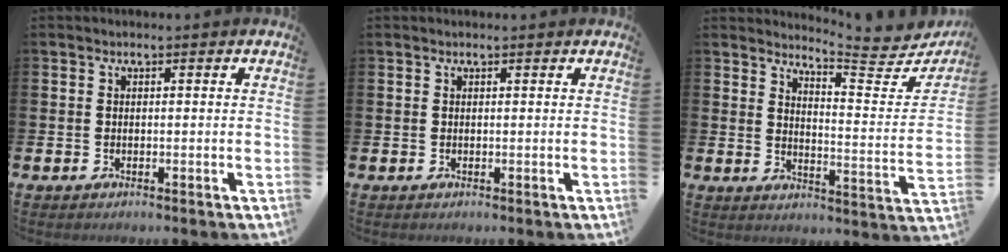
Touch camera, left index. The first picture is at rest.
{"total": 0.0}
{"total": 5.7, "force": [5.5, 0.4, 1.5], "torque": [-0.027, -0.063, 0.083]}